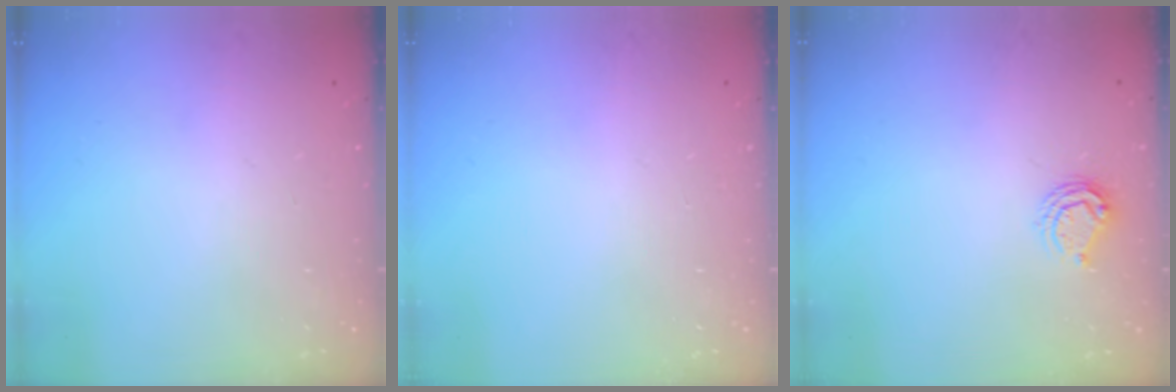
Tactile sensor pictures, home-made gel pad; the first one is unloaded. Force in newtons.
{"total": 0.0}
{"total": 5.9, "press": 5.8, "slide": 0.7}